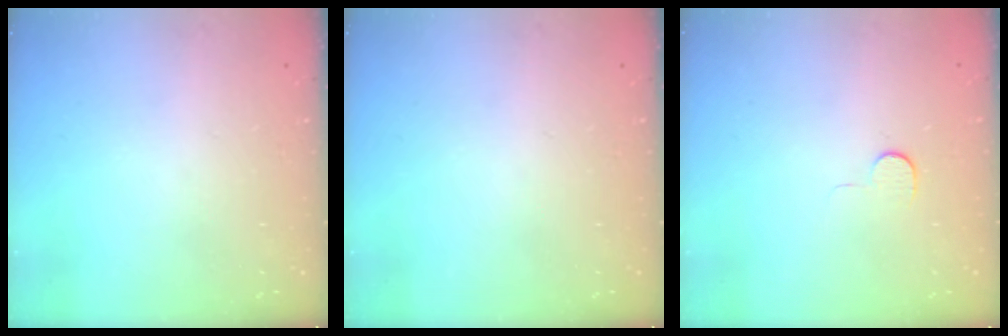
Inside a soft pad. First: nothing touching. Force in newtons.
{"total": 0.0}
{"total": 5.6, "press": 5.6, "slide": 0.4}